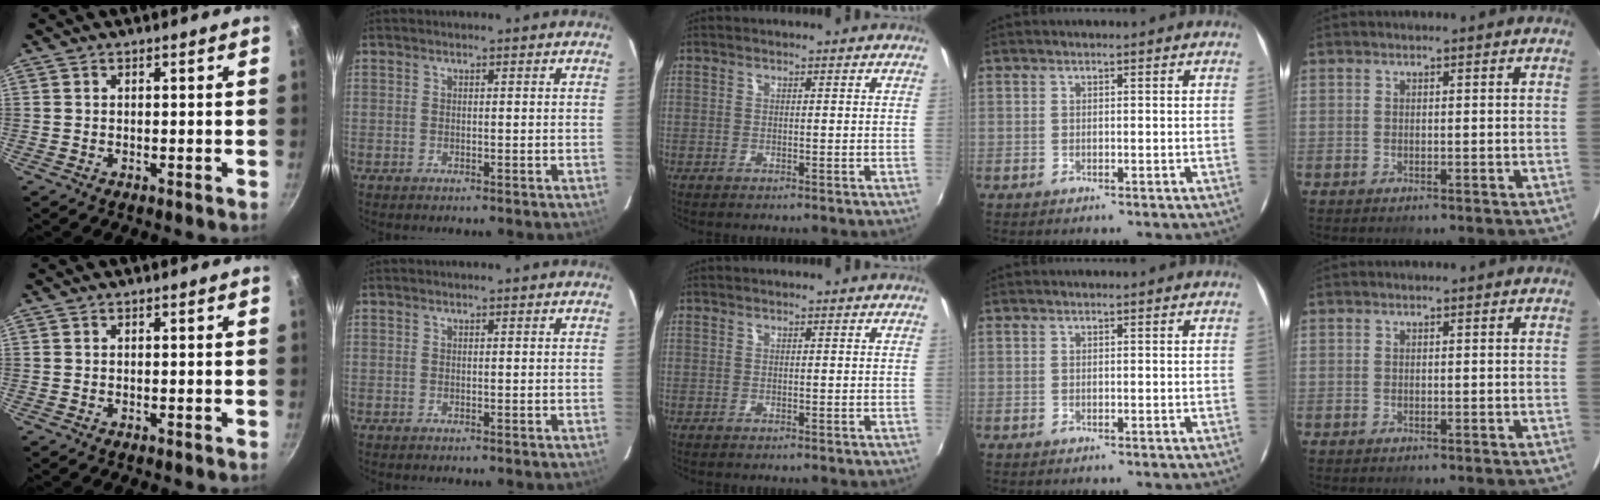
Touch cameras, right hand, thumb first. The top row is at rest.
{}